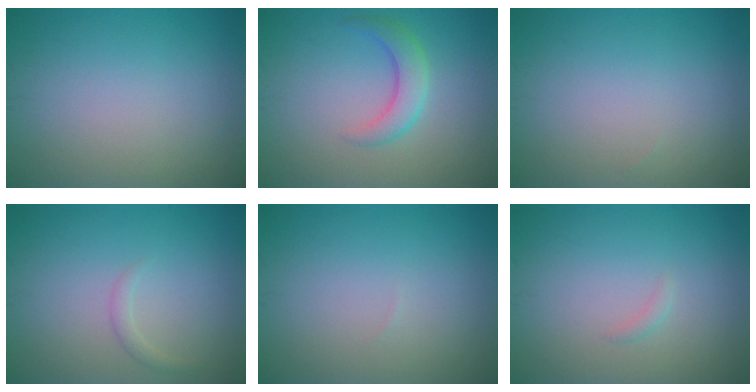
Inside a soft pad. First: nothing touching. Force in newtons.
{"total": 2.9, "press": 2.9, "slide": 0.1}
{"total": 0.0}
{"total": 1.0, "press": 1.0, "slide": 0.0}
{"total": 0.0}
{"total": 0.6, "press": 0.6, "slide": 0.0}